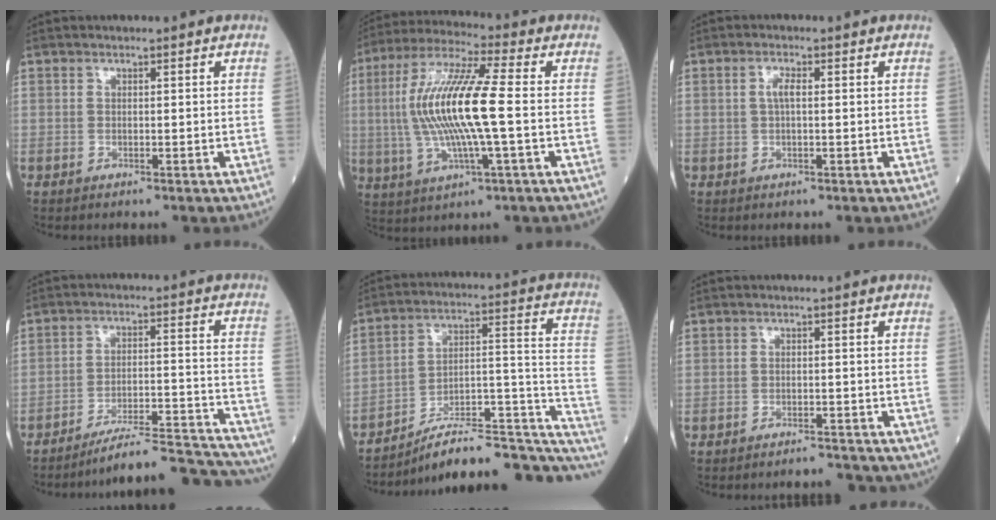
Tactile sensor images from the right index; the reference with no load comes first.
{"total": 15.1, "force": [-0.3, 1.5, 15.0], "torque": [-0.312, 0.009, -0.011]}
{"total": 1.9, "force": [0.3, 0.5, 1.9], "torque": [-0.040, 0.003, 0.004]}
{"total": 18.3, "force": [-17.7, 0.3, 4.7], "torque": [-0.034, 0.017, -0.248]}
{"total": 19.1, "force": [-13.9, 5.6, 11.9], "torque": [-0.101, 0.077, -0.195]}
{"total": 3.7, "force": [-3.5, 1.2, 0.6], "torque": [-0.004, 0.003, -0.043]}